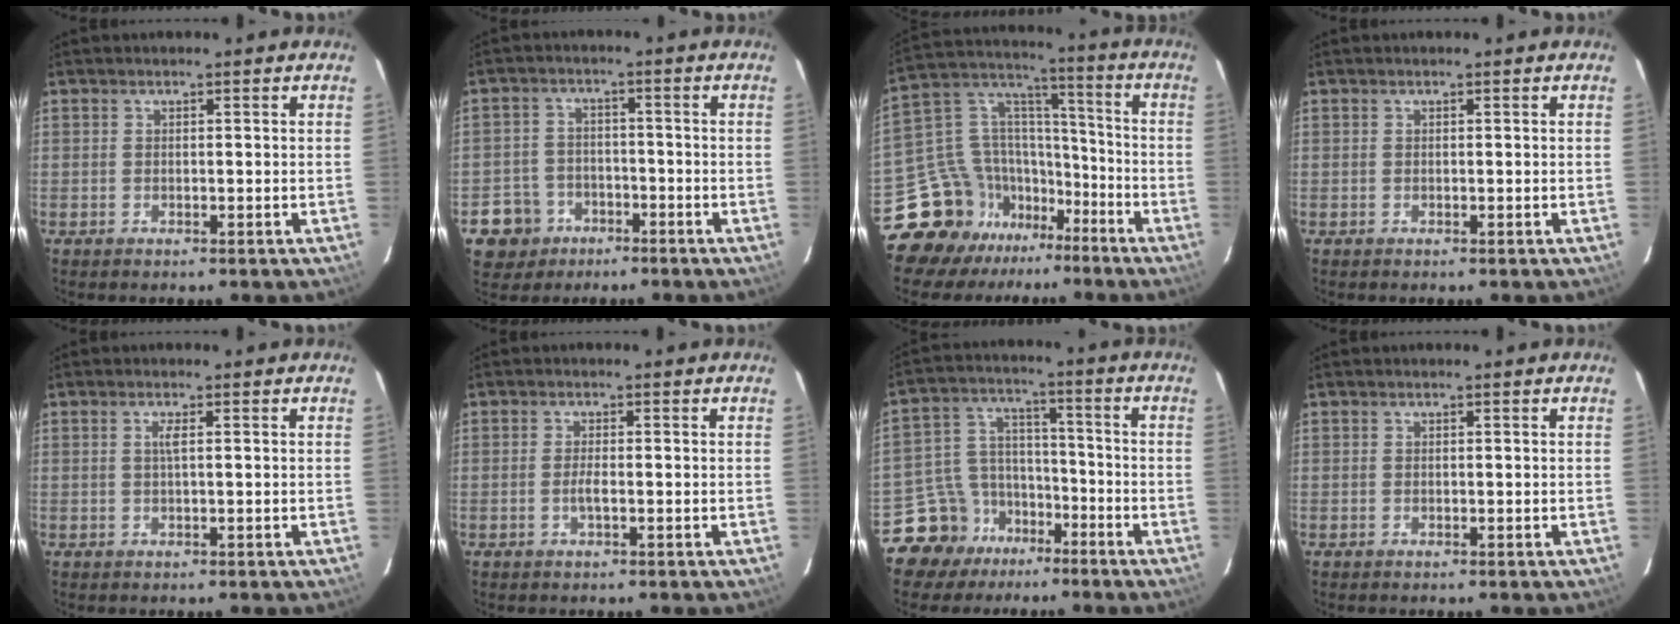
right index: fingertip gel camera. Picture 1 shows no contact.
{"total": 7.5, "force": [-3.8, 6.4, 0.8], "torque": [-0.038, 0.023, -0.057]}
{"total": 16.0, "force": [-11.9, 10.2, 3.1], "torque": [-0.079, 0.072, -0.200]}
{"total": 0.0}
{"total": 1.2, "force": [0.2, -0.2, 1.2], "torque": [-0.024, 0.001, 0.002]}
{"total": 1.8, "force": [-0.6, 0.2, 1.7], "torque": [-0.033, -0.002, -0.012]}
{"total": 10.0, "force": [-7.2, 6.9, 0.8], "torque": [-0.038, 0.050, -0.122]}
{"total": 0.0}